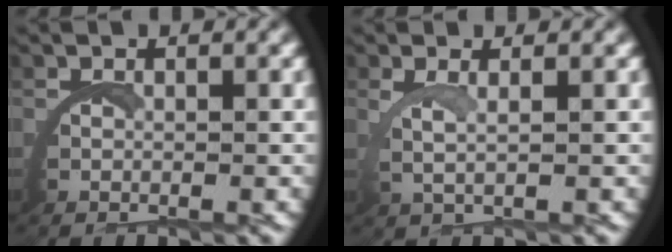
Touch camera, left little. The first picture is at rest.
{"total": 2.1, "force": [1.4, -0.2, 1.6], "torque": [-0.047, -0.005, 0.031]}